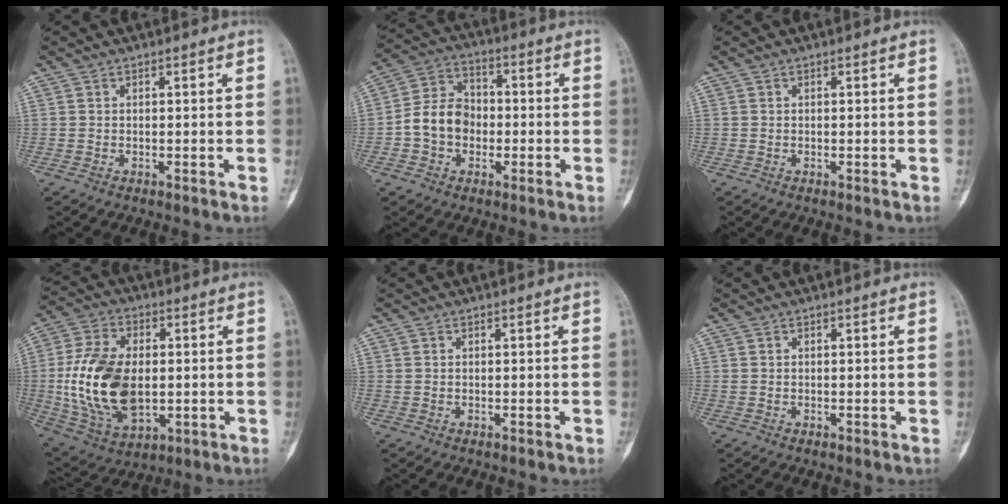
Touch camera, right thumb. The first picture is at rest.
{"total": 9.7, "force": [-1.6, 7.8, 5.5], "torque": [-0.080, 0.035, -0.041]}
{"total": 0.0}
{"total": 19.2, "force": [-0.6, 11.8, 15.2], "torque": [-0.290, -0.005, 0.004]}
{"total": 0.0}
{"total": 0.0}